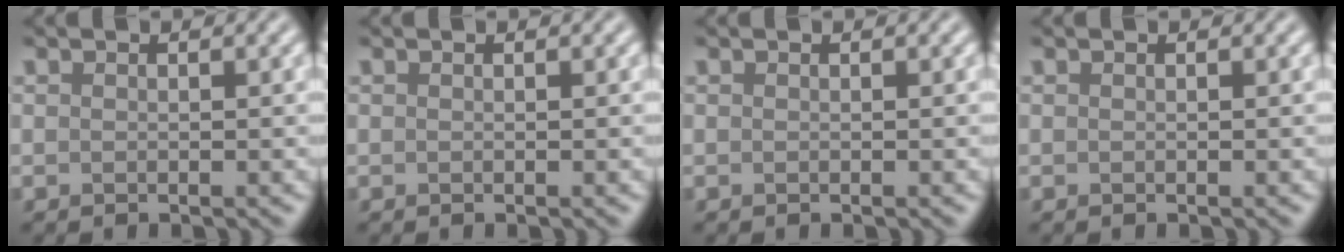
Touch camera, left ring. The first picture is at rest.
{"total": 0.0}
{"total": 0.0}
{"total": 0.0}